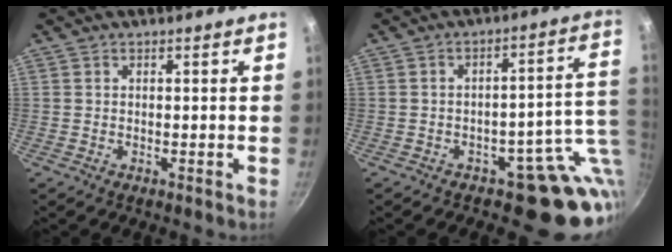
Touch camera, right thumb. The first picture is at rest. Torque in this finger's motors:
{"motor_torque": [2.88, 1.07, -0.05, -0.13, 0.17]}